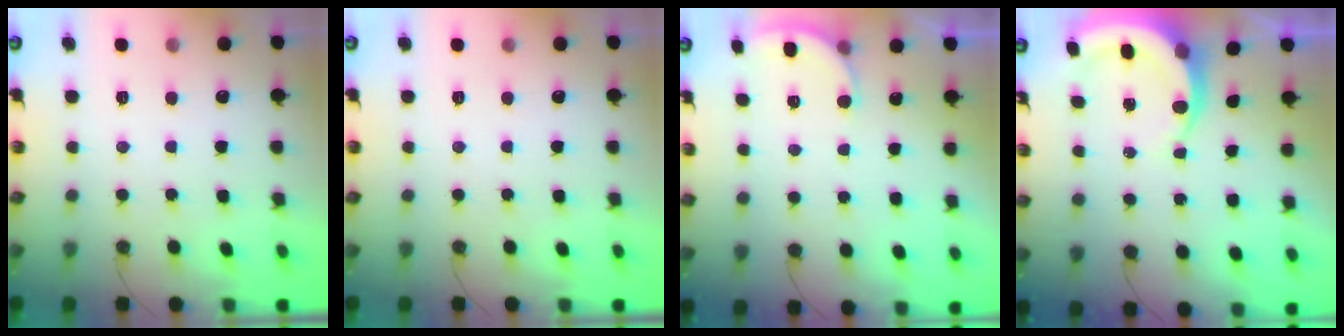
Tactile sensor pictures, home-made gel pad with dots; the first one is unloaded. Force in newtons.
{"total": 0.0}
{"total": 3.0, "press": 2.9, "slide": 0.7}
{"total": 6.2, "press": 6.2, "slide": 0.9}